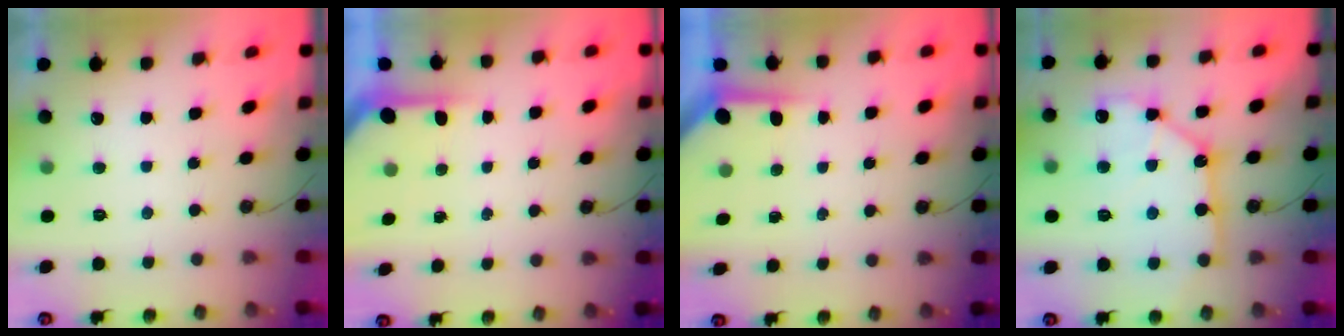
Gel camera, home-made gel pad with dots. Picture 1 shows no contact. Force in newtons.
{"total": 3.7, "press": 3.7, "slide": 0.2}
{"total": 3.8, "press": 3.8, "slide": 0.4}
{"total": 12.5, "press": 12.4, "slide": 1.6}